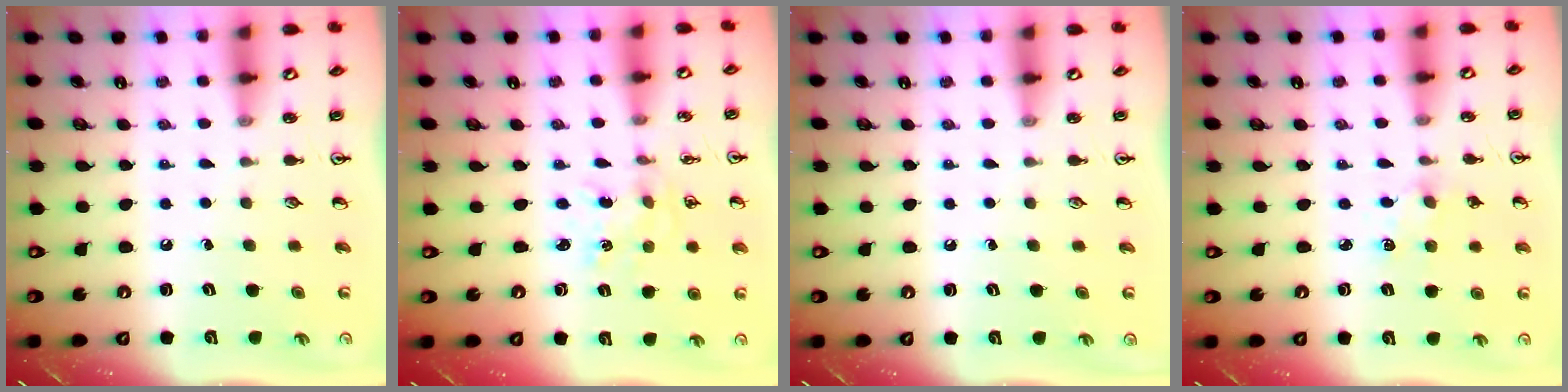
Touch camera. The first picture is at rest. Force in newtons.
{"total": 1.5, "press": 1.4, "slide": 0.4}
{"total": 0.0}
{"total": 3.0, "press": 3.0, "slide": 0.4}